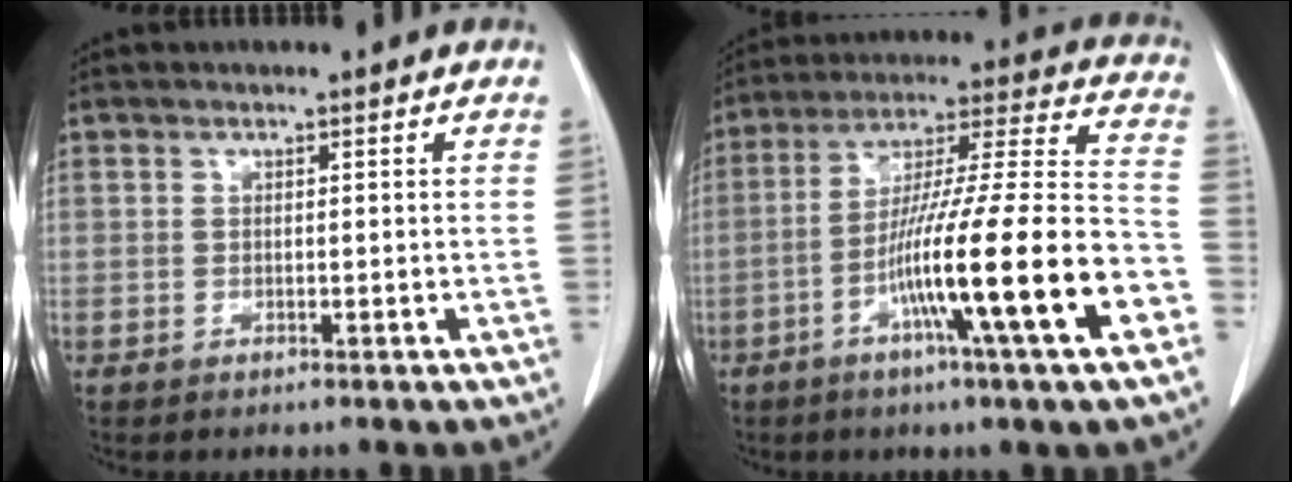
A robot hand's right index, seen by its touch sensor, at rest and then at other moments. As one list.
[{"total": 21.2, "force": [-8.0, -0.2, 19.6], "torque": [-0.307, -0.016, -0.139]}]